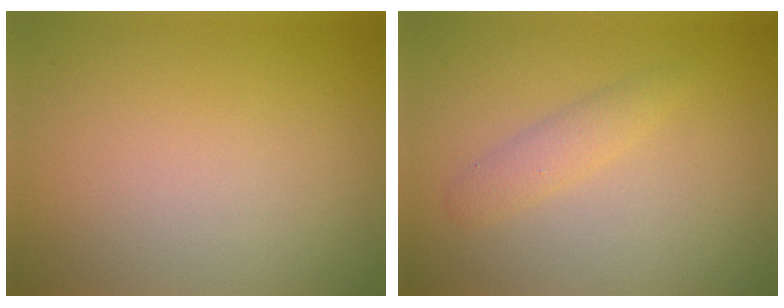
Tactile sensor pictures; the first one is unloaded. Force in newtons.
{"total": 1.6, "press": 1.6, "slide": 0.1}